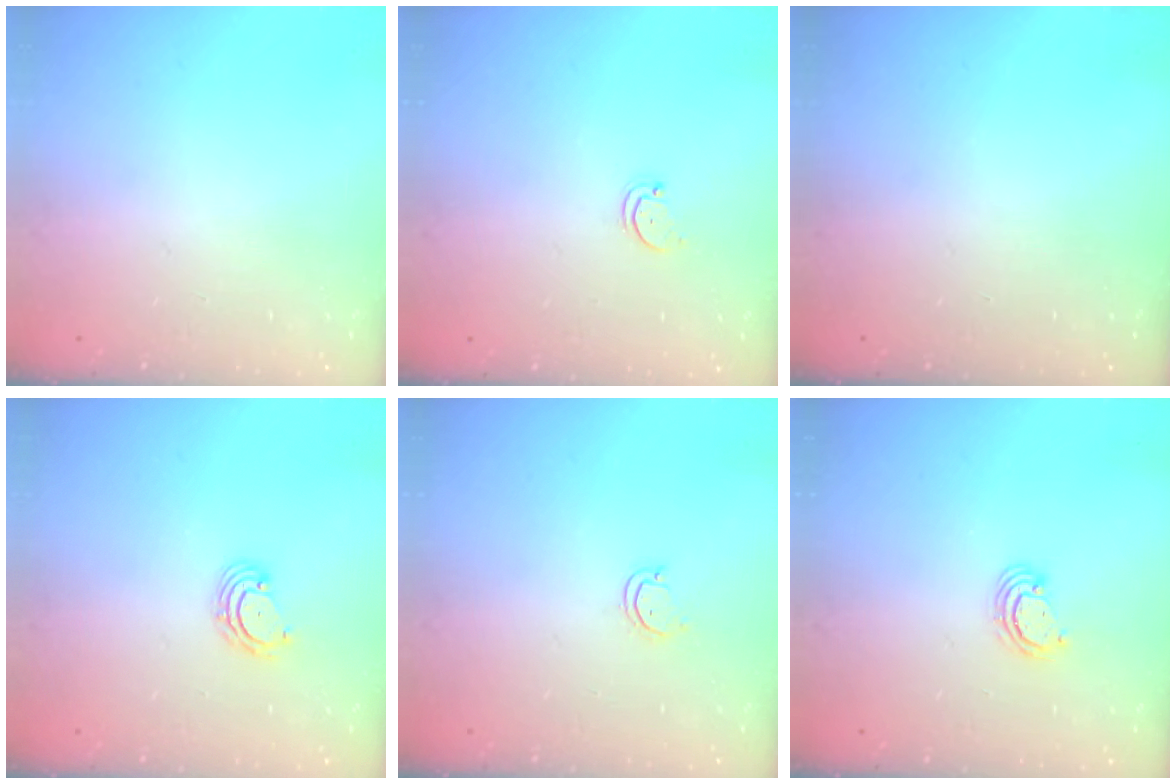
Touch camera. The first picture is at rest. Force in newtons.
{"total": 1.6, "press": 1.6, "slide": 0.4}
{"total": 0.0}
{"total": 2.8, "press": 2.8, "slide": 0.3}
{"total": 3.2, "press": 3.2, "slide": 0.2}
{"total": 2.5, "press": 2.5, "slide": 0.2}